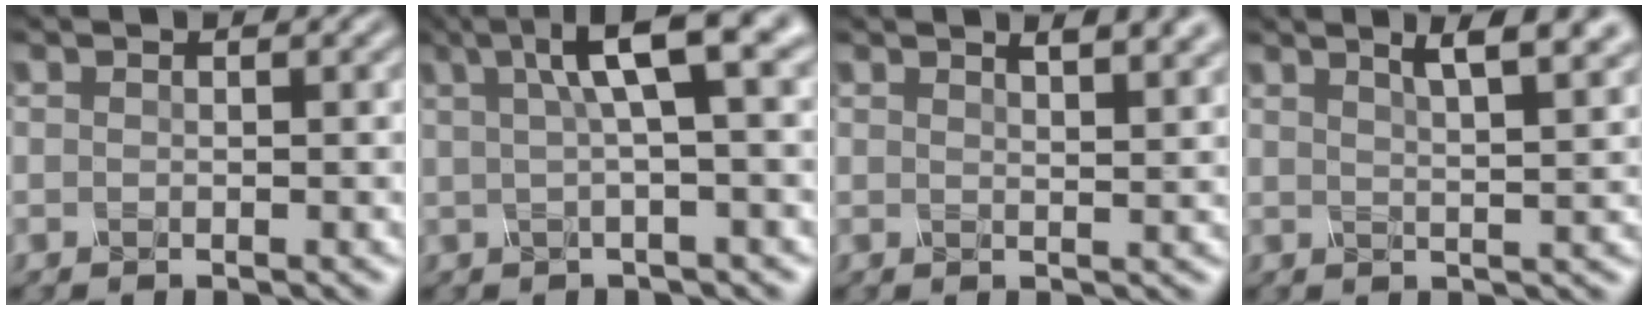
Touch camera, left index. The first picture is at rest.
{"total": 6.5, "force": [2.2, 1.5, 6.0], "torque": [-0.080, 0.019, 0.028]}
{"total": 4.8, "force": [3.2, 1.8, 3.1], "torque": [-0.014, 0.021, 0.017]}
{"total": 6.9, "force": [4.2, 2.3, 5.0], "torque": [-0.039, 0.033, 0.029]}